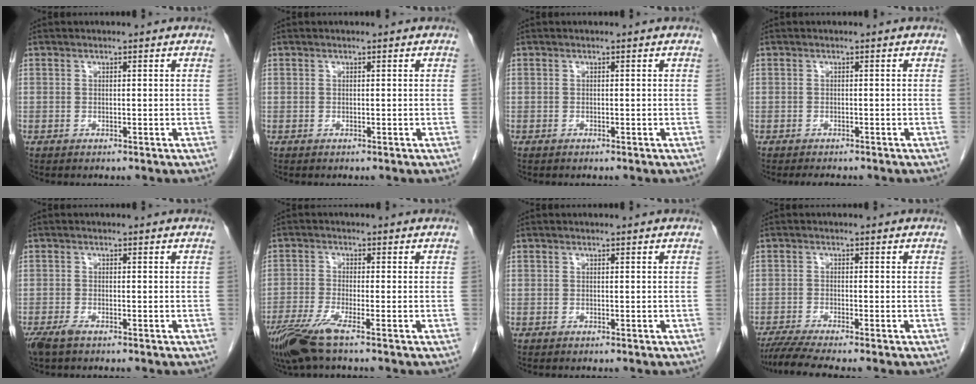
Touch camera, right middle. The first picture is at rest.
{"total": 0.0}
{"total": 0.0}
{"total": 2.3, "force": [-2.0, 0.7, 0.8], "torque": [-0.014, -0.006, -0.024]}
{"total": 2.8, "force": [-1.9, 0.8, 1.8], "torque": [-0.042, -0.007, -0.033]}
{"total": 6.5, "force": [-4.4, 0.1, 4.8], "torque": [-0.095, -0.018, -0.086]}
{"total": 0.0}
{"total": 5.1, "force": [-4.3, -0.8, 2.7], "torque": [-0.049, -0.016, -0.077]}